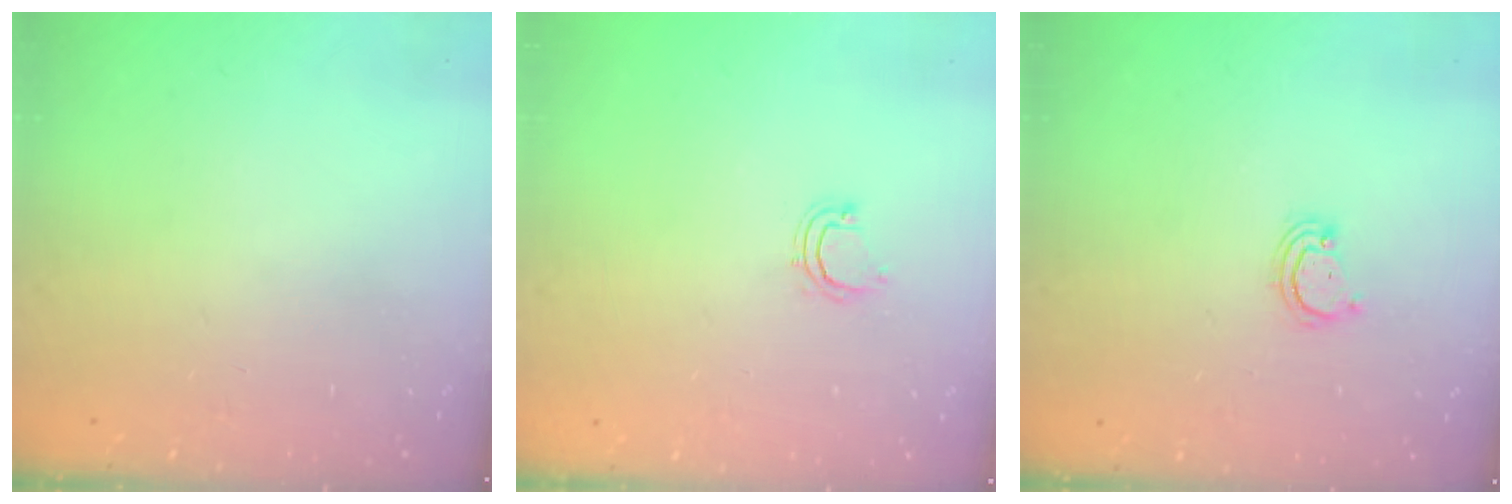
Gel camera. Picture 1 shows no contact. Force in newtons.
{"total": 4.7, "press": 4.6, "slide": 0.9}
{"total": 2.6, "press": 2.6, "slide": 0.3}